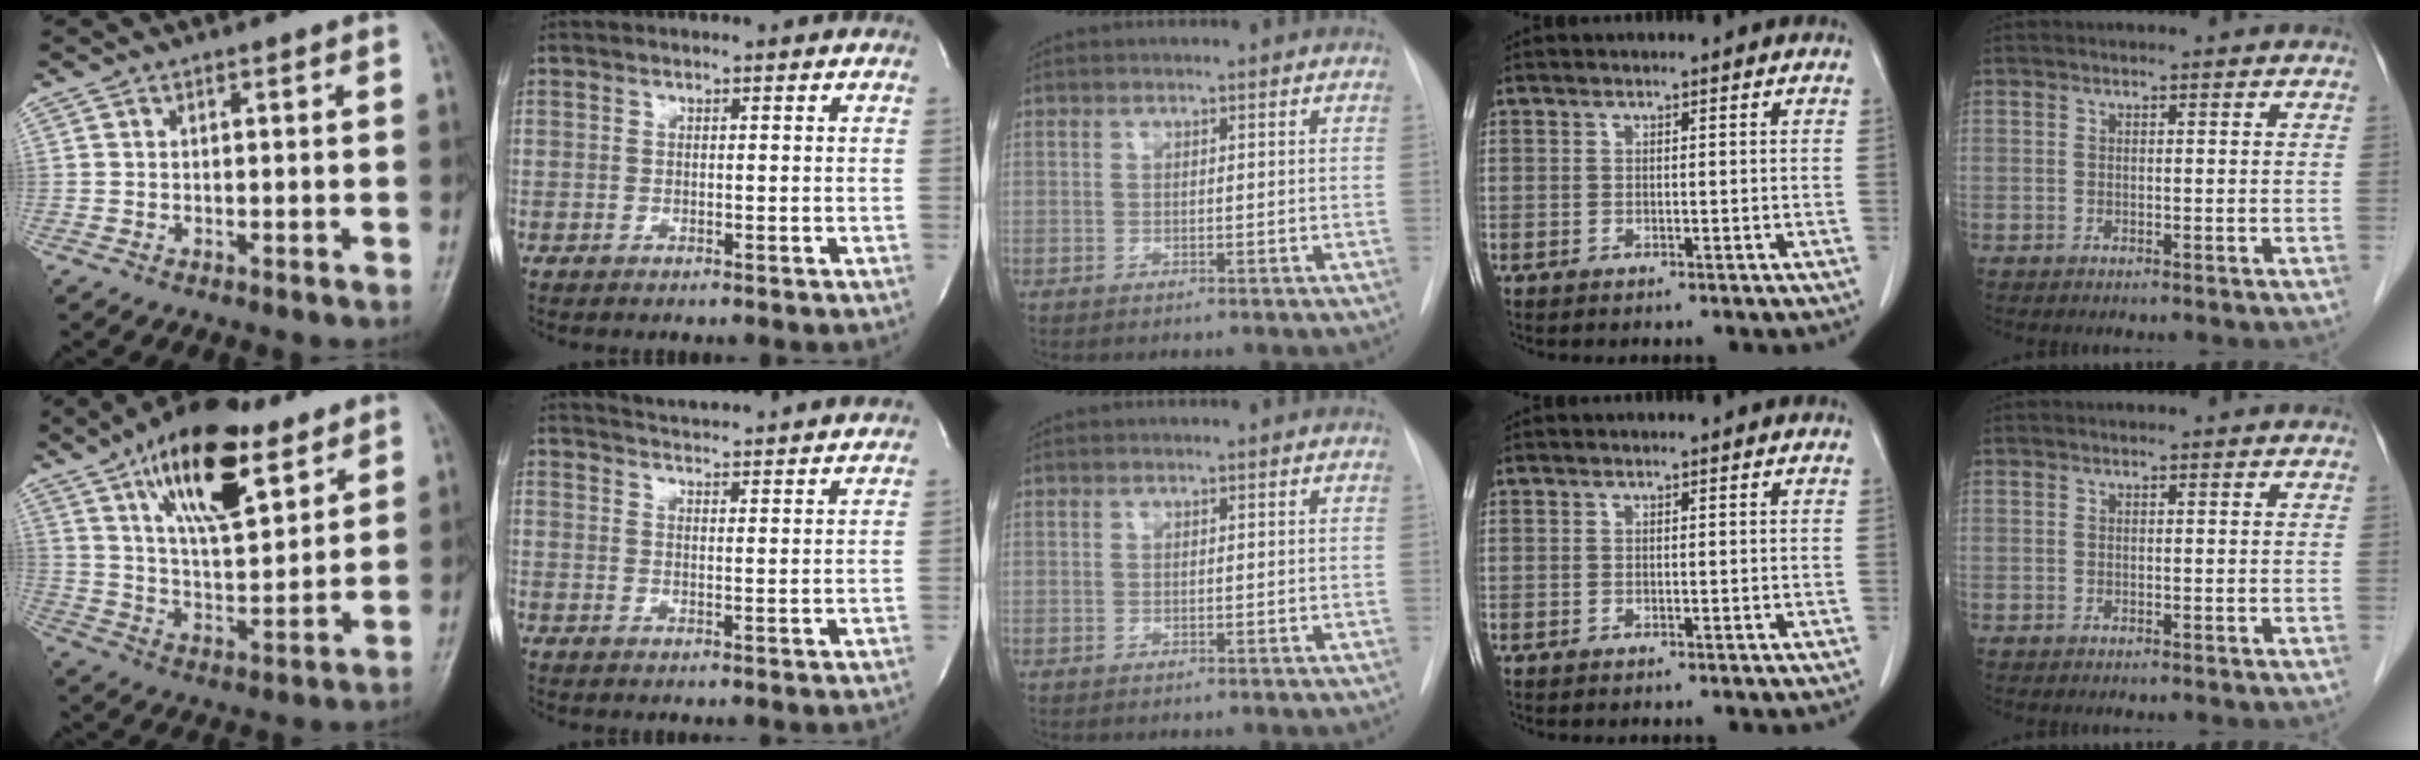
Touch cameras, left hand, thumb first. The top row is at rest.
{"thumb": {"total": 19.9, "force": [11.1, 8.2, 14.4], "torque": [-0.203, -0.044, 0.189]}, "index": {"total": 17.4, "force": [16.7, 0.3, 4.9], "torque": [-0.080, -0.017, 0.209]}}